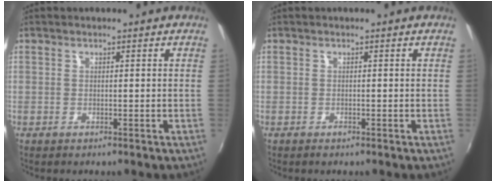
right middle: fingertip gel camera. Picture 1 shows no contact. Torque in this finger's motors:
{"motor_torque": [0.12, -0.07, 0.04, 0.02]}